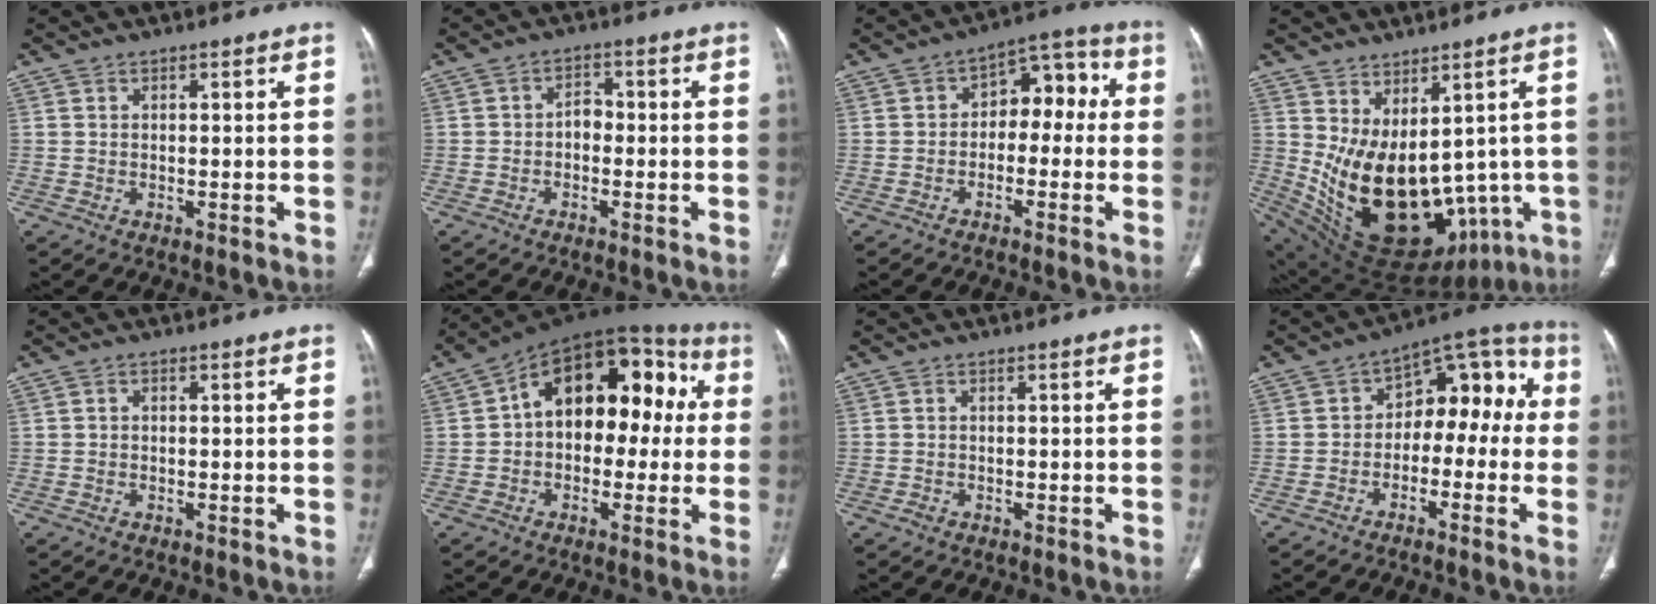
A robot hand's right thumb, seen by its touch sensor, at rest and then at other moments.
{"total": 2.9, "force": [-0.8, 2.1, 1.9], "torque": [-0.015, 0.017, -0.023]}
{"total": 9.1, "force": [-0.4, 6.1, 6.8], "torque": [-0.051, 0.048, -0.021]}
{"total": 22.0, "force": [-1.8, 13.4, 17.4], "torque": [-0.268, -0.028, 0.021]}
{"total": 0.7, "force": [-0.1, 0.6, 0.4], "torque": [-0.004, 0.002, -0.005]}
{"total": 18.9, "force": [2.0, 12.1, 14.4], "torque": [-0.156, 0.056, 0.017]}
{"total": 1.0, "force": [-0.6, 0.7, 0.3], "torque": [-0.006, 0.002, -0.013]}
{"total": 12.9, "force": [-1.3, 8.4, 9.7], "torque": [-0.078, 0.060, -0.035]}